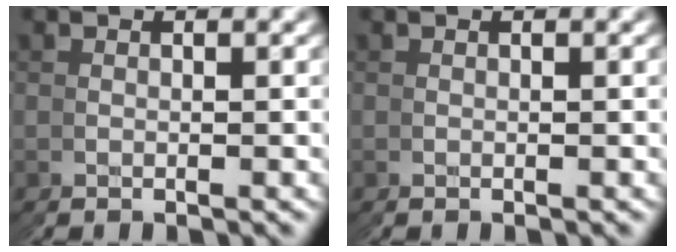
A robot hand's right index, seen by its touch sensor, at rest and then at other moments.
{"total": 0.0}